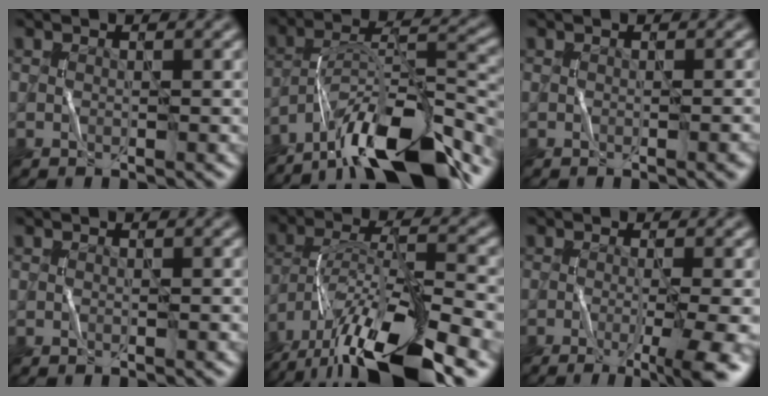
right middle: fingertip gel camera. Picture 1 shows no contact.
{"total": 14.1, "force": [-10.5, 3.8, 8.6], "torque": [-0.148, 0.024, -0.182]}
{"total": 1.9, "force": [-0.4, 0.8, 1.6], "torque": [0.000, 0.009, -0.003]}
{"total": 0.0}
{"total": 13.9, "force": [-9.0, 4.3, 9.7], "torque": [-0.184, 0.005, -0.155]}
{"total": 7.6, "force": [-2.9, 2.3, 6.6], "torque": [-0.075, -0.003, -0.040]}